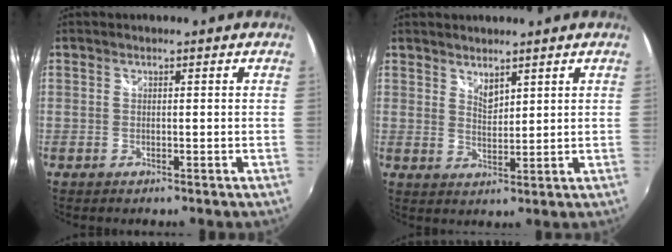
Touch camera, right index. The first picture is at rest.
{"total": 3.0, "force": [2.6, 1.0, 1.2], "torque": [-0.017, -0.001, 0.046]}